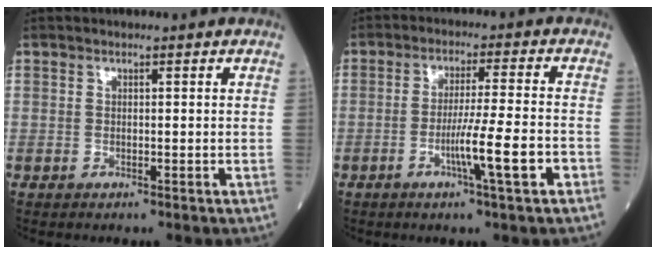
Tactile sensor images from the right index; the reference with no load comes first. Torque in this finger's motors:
{"motor_torque": [0.94, -0.23, 0.15, 0.05]}